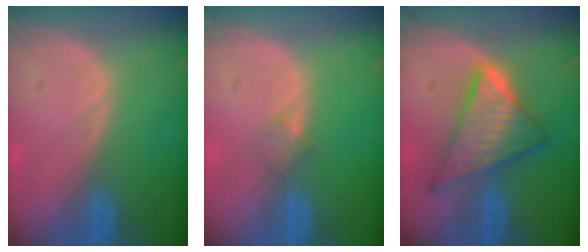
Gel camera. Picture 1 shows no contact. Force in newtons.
{"total": 1.4, "press": 1.4, "slide": 0.1}
{"total": 8.9, "press": 8.9, "slide": 0.5}